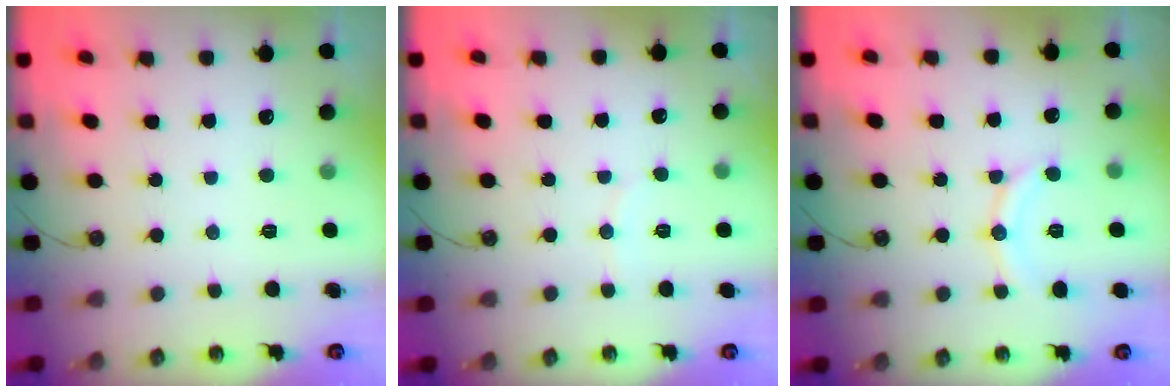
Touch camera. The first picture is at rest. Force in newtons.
{"total": 2.3, "press": 2.3, "slide": 0.3}
{"total": 9.4, "press": 9.4, "slide": 0.6}